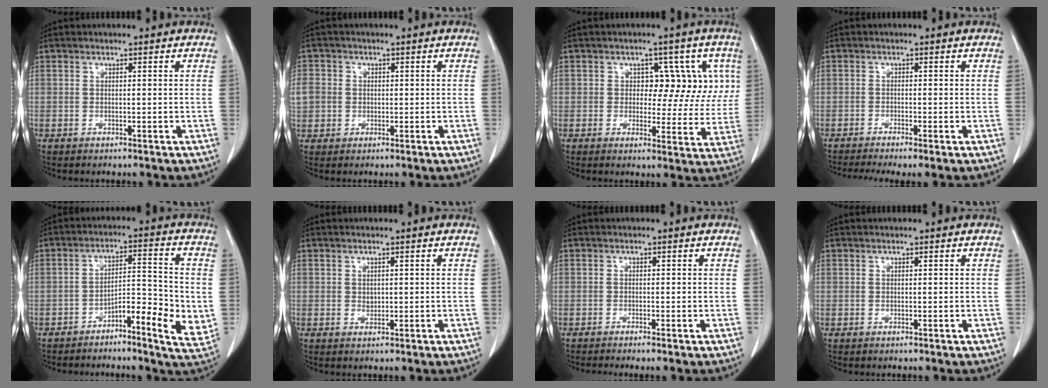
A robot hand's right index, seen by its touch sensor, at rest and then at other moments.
{"total": 6.2, "force": [0.2, 5.8, 2.2], "torque": [-0.074, 0.017, 0.010]}
{"total": 7.7, "force": [1.9, 5.1, 5.5], "torque": [-0.046, 0.019, 0.024]}
{"total": 5.3, "force": [-3.9, 0.4, 3.5], "torque": [-0.055, -0.010, -0.064]}
{"total": 8.9, "force": [-3.0, 1.8, 8.1], "torque": [-0.117, 0.007, -0.049]}
{"total": 0.8, "force": [0.2, 0.6, 0.4], "torque": [-0.007, 0.000, 0.004]}
{"total": 1.9, "force": [-1.6, -0.2, 1.1], "torque": [-0.018, -0.002, -0.025]}
{"total": 0.0}